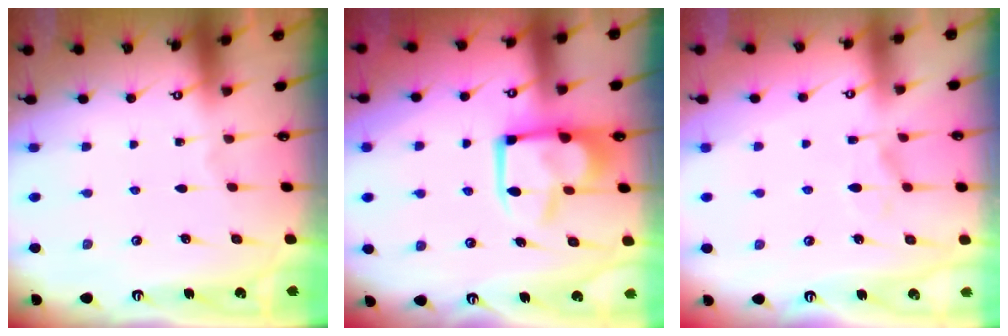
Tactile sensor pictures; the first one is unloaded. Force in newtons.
{"total": 12.2, "press": 12.1, "slide": 1.3}
{"total": 0.7, "press": 0.3, "slide": 0.7}